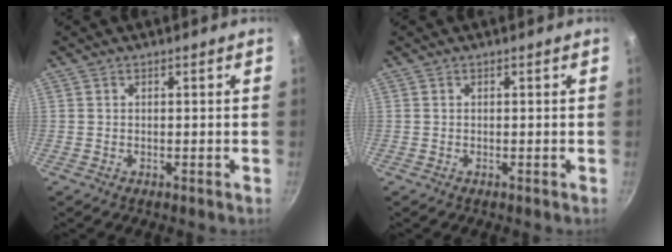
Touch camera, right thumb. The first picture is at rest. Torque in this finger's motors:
{"motor_torque": [-0.42, 0.16, 0.04, -0.84, -0.02]}